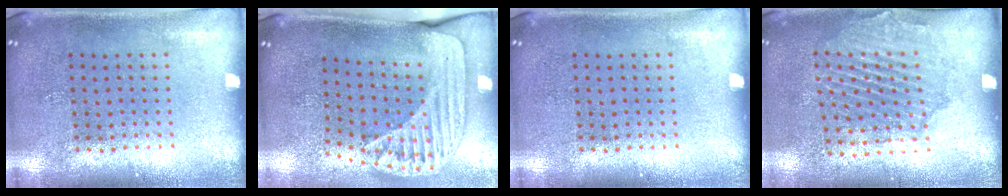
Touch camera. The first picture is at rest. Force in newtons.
{"total": 1.8, "press": 1.5, "slide": 1.0}
{"total": 0.0}
{"total": 1.6, "press": 1.5, "slide": 0.5}